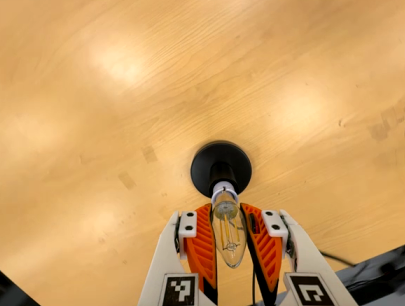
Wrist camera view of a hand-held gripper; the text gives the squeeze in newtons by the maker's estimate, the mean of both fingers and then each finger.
{"total": 15.9, "left": 13.6, "right": 18.2}